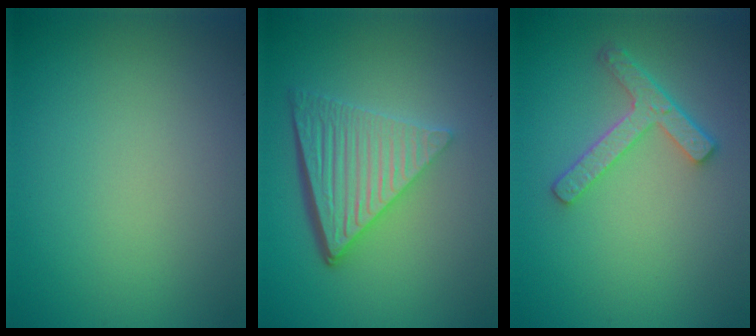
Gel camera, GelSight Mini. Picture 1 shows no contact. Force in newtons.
{"total": 6.5, "press": 4.3, "slide": 4.9}
{"total": 3.6, "press": 2.8, "slide": 2.3}